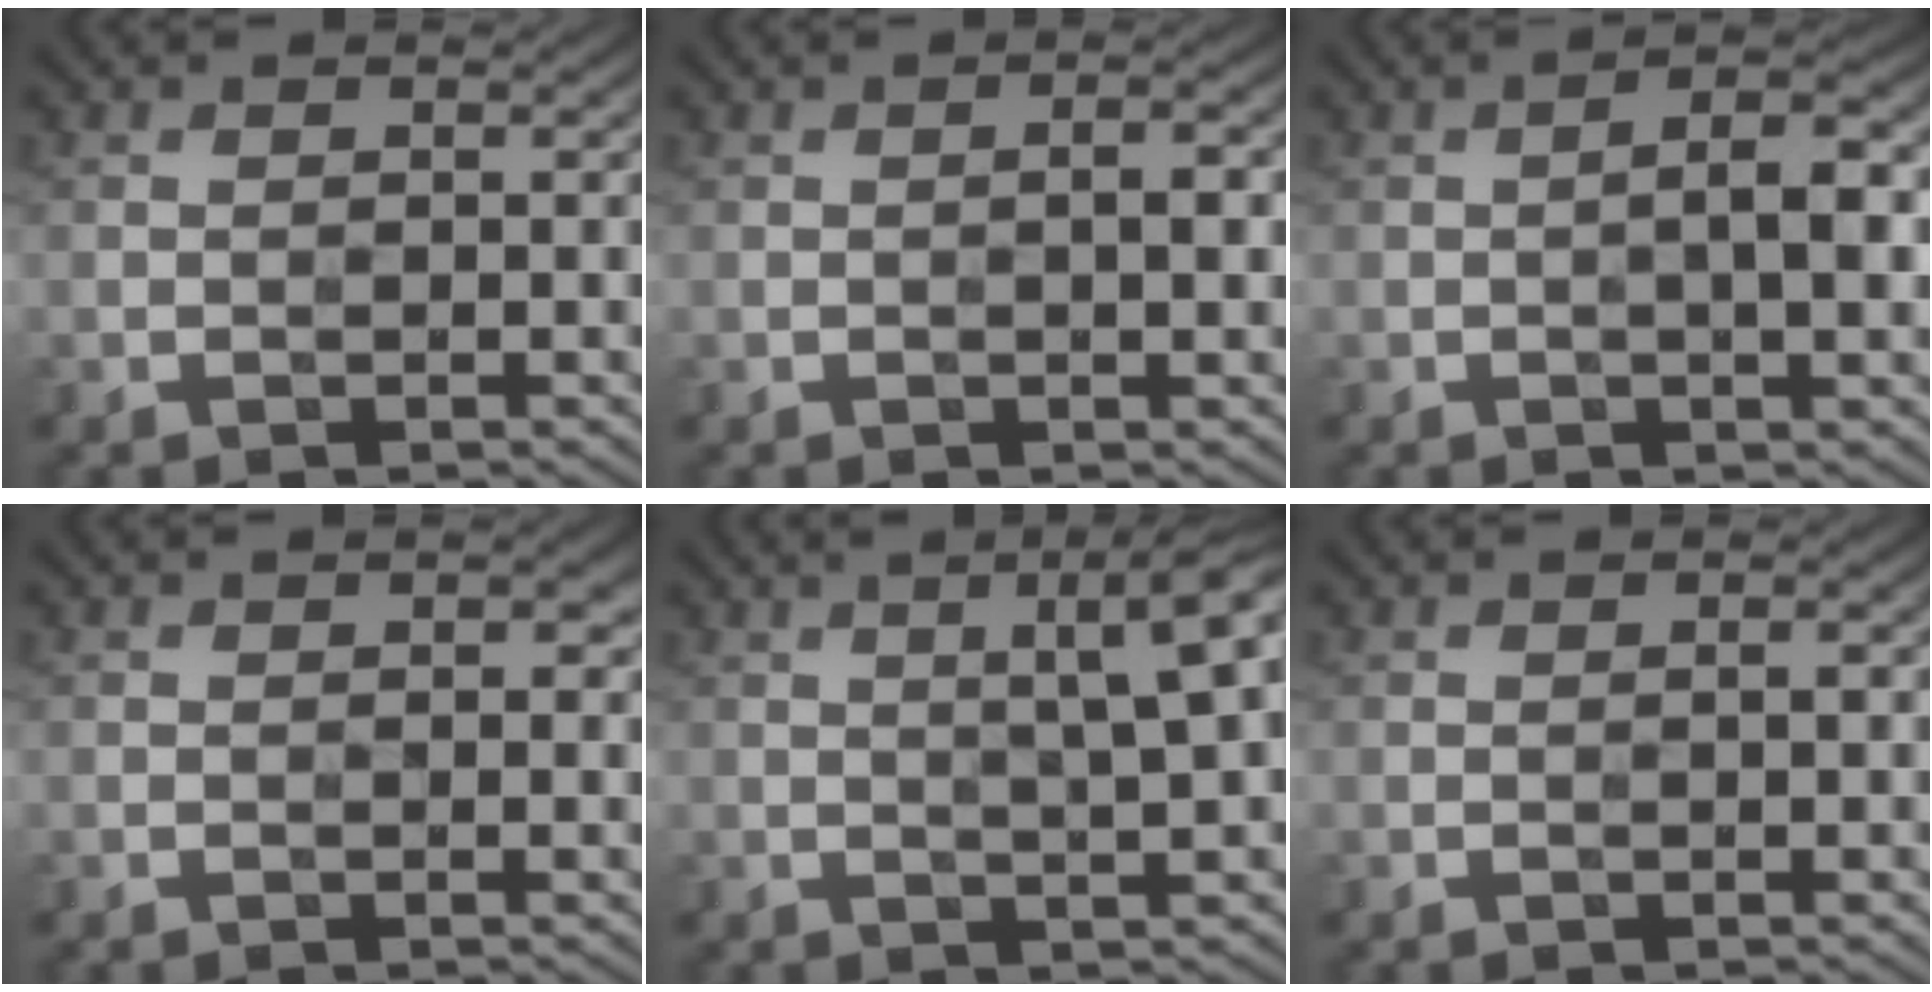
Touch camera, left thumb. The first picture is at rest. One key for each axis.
{"total": 2.4, "fx": 0.0, "fy": 0.6, "fz": 2.3, "tx": -0.037, "ty": 0.005, "tz": -0.003}
{"total": 4.9, "fx": -0.2, "fy": 1.3, "fz": 4.7, "tx": -0.078, "ty": 0.009, "tz": -0.008}
{"total": 1.5, "fx": 0.2, "fy": 0.7, "fz": 1.3, "tx": -0.012, "ty": -0.001, "tz": 0.002}
{"total": 8.1, "fx": 2.4, "fy": 1.7, "fz": 7.6, "tx": -0.082, "ty": 0.029, "tz": 0.029}
{"total": 0.9, "fx": 0.1, "fy": 0.1, "fz": 0.9, "tx": -0.014, "ty": 0.001, "tz": 0.000}